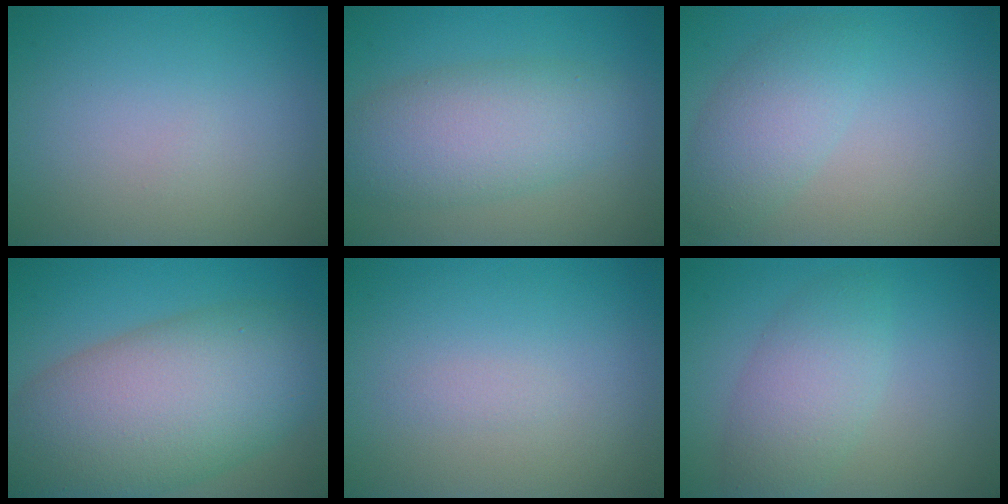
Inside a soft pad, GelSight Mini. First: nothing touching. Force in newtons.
{"total": 6.0, "press": 6.0, "slide": 0.4}
{"total": 3.4, "press": 3.4, "slide": 0.2}
{"total": 12.6, "press": 12.6, "slide": 0.4}
{"total": 0.6, "press": 0.6, "slide": 0.0}
{"total": 4.0, "press": 4.0, "slide": 0.2}